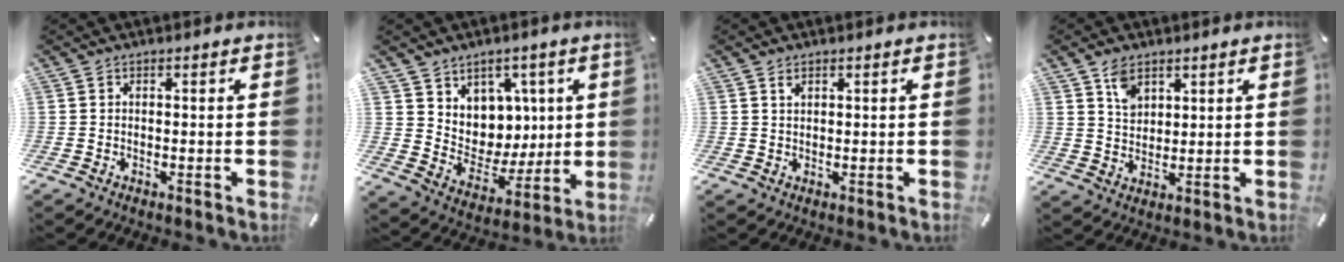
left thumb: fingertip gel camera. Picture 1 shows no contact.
{"total": 9.1, "force": [4.1, 8.1, 0.5], "torque": [-0.016, -0.061, 0.087]}
{"total": 1.3, "force": [0.9, 0.6, 0.8], "torque": [-0.008, -0.003, 0.015]}
{"total": 5.7, "force": [3.4, 4.0, 2.2], "torque": [-0.031, -0.008, 0.061]}